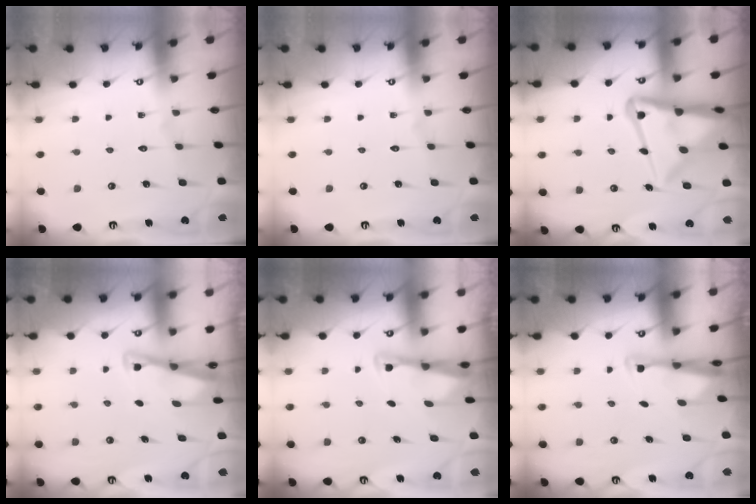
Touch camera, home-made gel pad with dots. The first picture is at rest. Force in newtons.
{"total": 0.0}
{"total": 16.3, "press": 16.2, "slide": 1.7}
{"total": 3.0, "press": 3.0, "slide": 0.3}
{"total": 2.9, "press": 2.9, "slide": 0.2}
{"total": 2.9, "press": 2.8, "slide": 0.8}